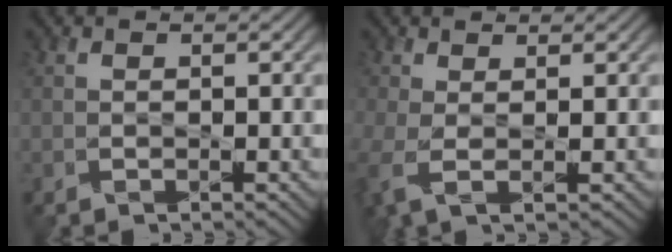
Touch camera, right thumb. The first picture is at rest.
{"total": 3.5, "force": [-0.3, 1.2, 3.3], "torque": [-0.087, -0.005, -0.009]}